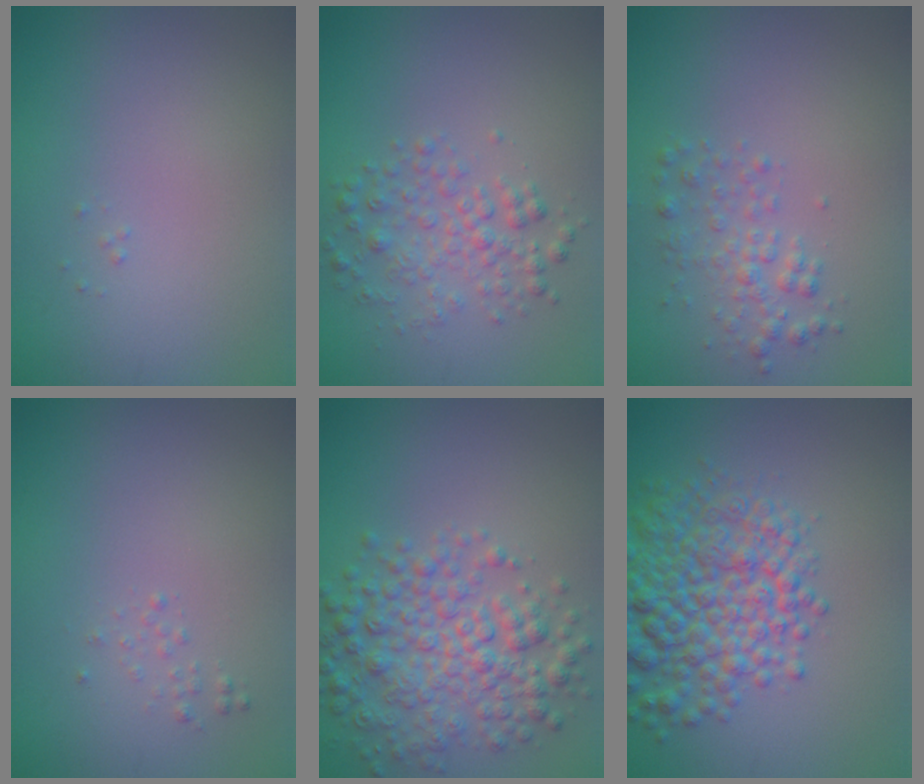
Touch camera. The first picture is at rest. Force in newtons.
{"total": 2.8, "press": 2.8, "slide": 0.0}
{"total": 2.0, "press": 2.0, "slide": 0.1}
{"total": 0.6, "press": 0.6, "slide": 0.1}
{"total": 5.6, "press": 5.6, "slide": 0.1}
{"total": 8.0, "press": 8.0, "slide": 0.3}